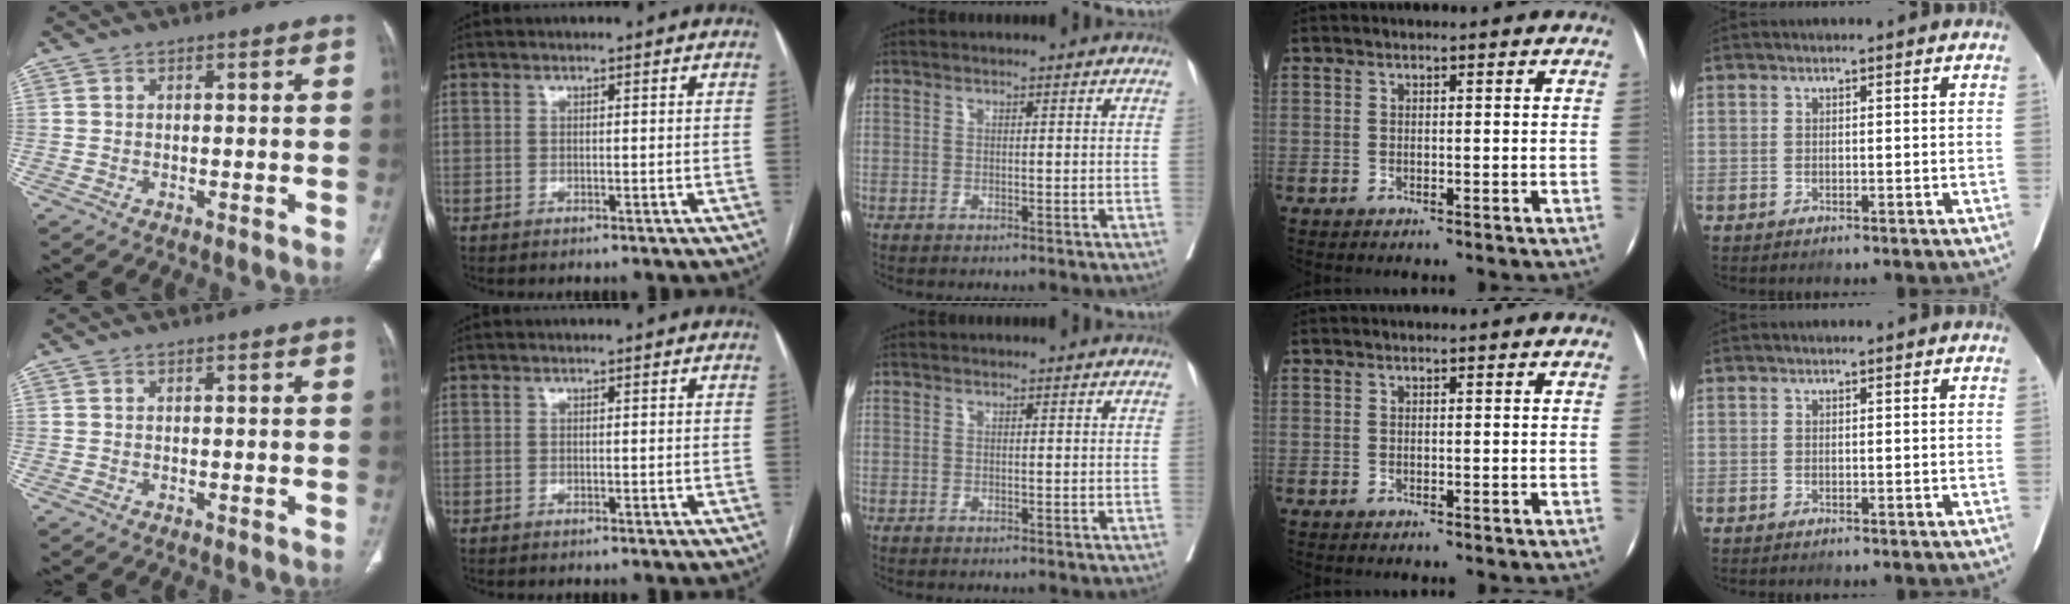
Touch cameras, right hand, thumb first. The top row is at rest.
{}